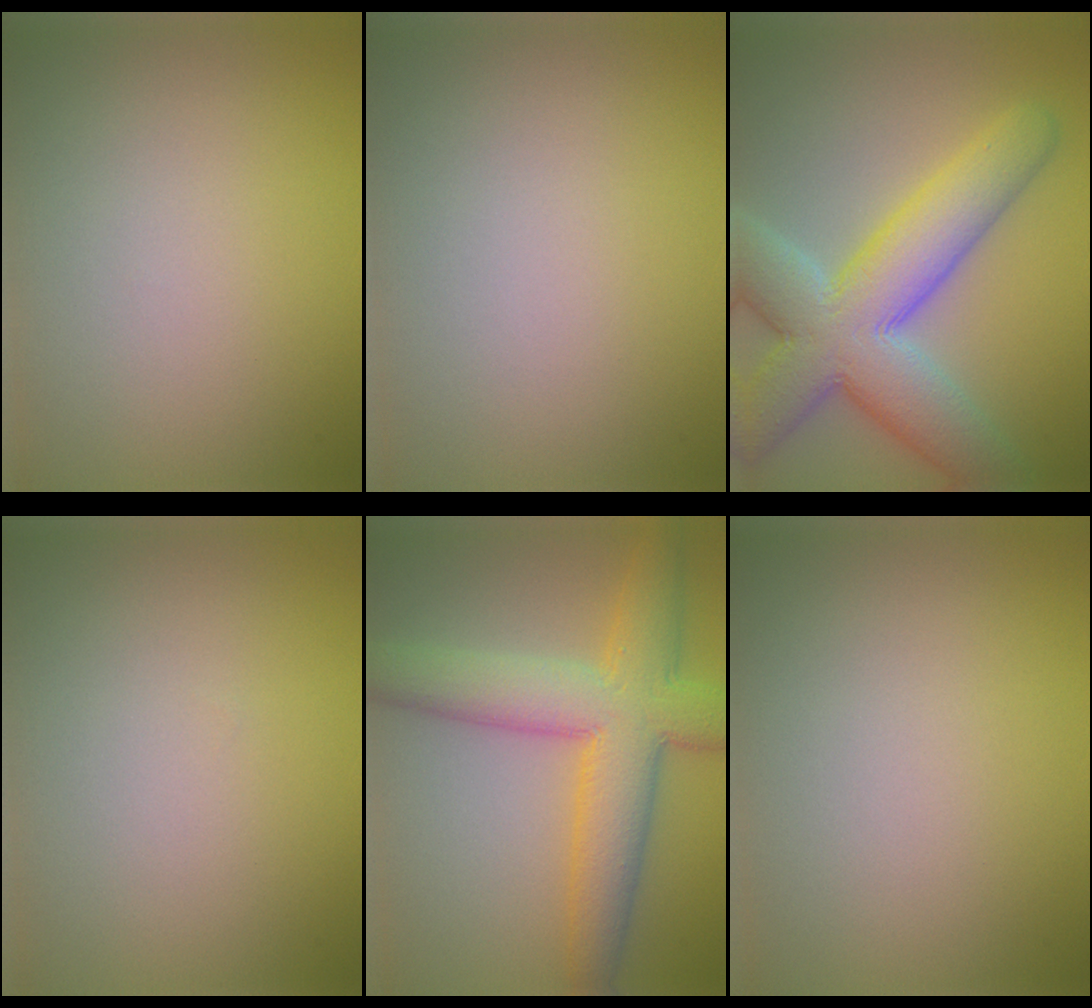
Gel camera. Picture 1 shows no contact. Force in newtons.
{"total": 0.0}
{"total": 11.0, "press": 10.9, "slide": 0.6}
{"total": 0.0}
{"total": 9.0, "press": 9.0, "slide": 0.1}
{"total": 0.0}